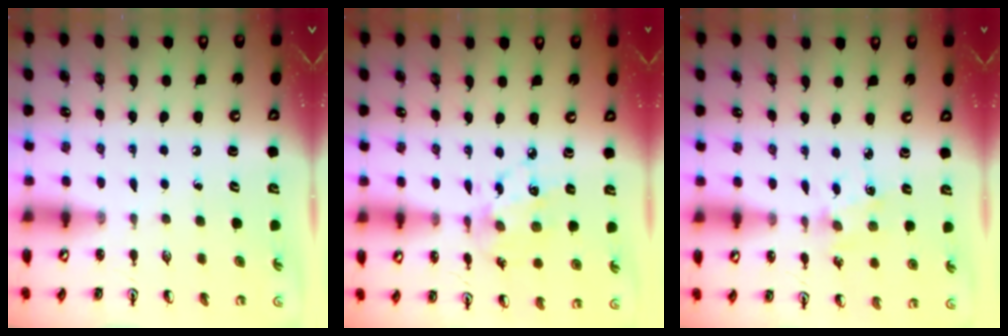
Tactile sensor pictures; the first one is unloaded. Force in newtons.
{"total": 9.3, "press": 9.3, "slide": 0.6}
{"total": 2.5, "press": 2.4, "slide": 0.4}